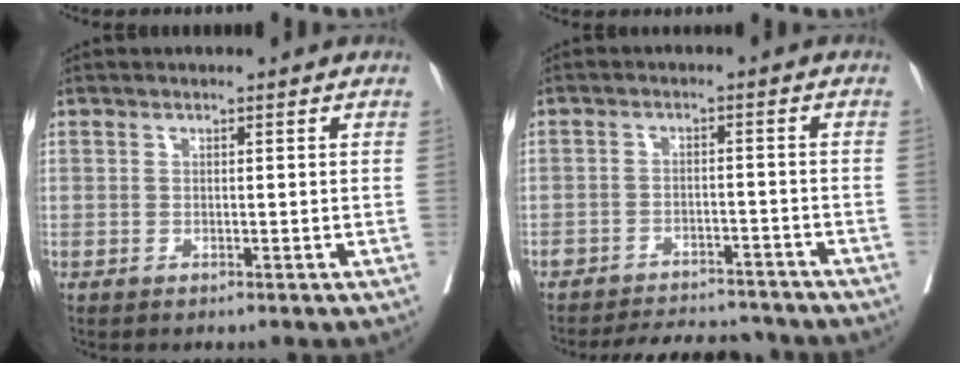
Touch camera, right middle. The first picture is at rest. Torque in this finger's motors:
{"motor_torque": [-0.18, -0.55, 0.08, 0.04]}